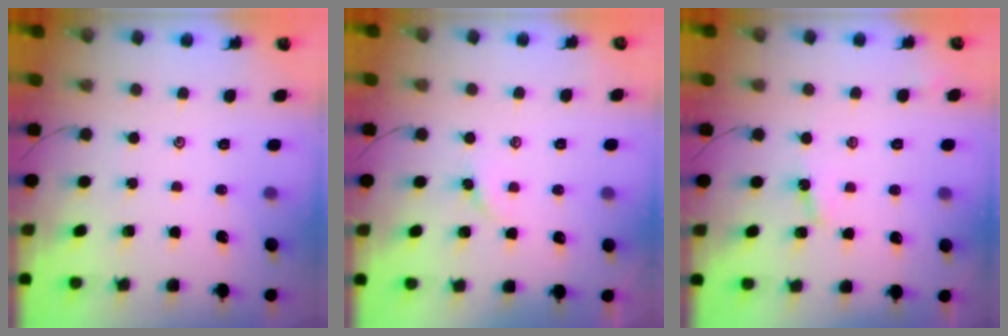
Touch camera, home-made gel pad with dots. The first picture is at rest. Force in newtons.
{"total": 3.0, "press": 2.9, "slide": 0.4}
{"total": 3.3, "press": 3.3, "slide": 0.1}